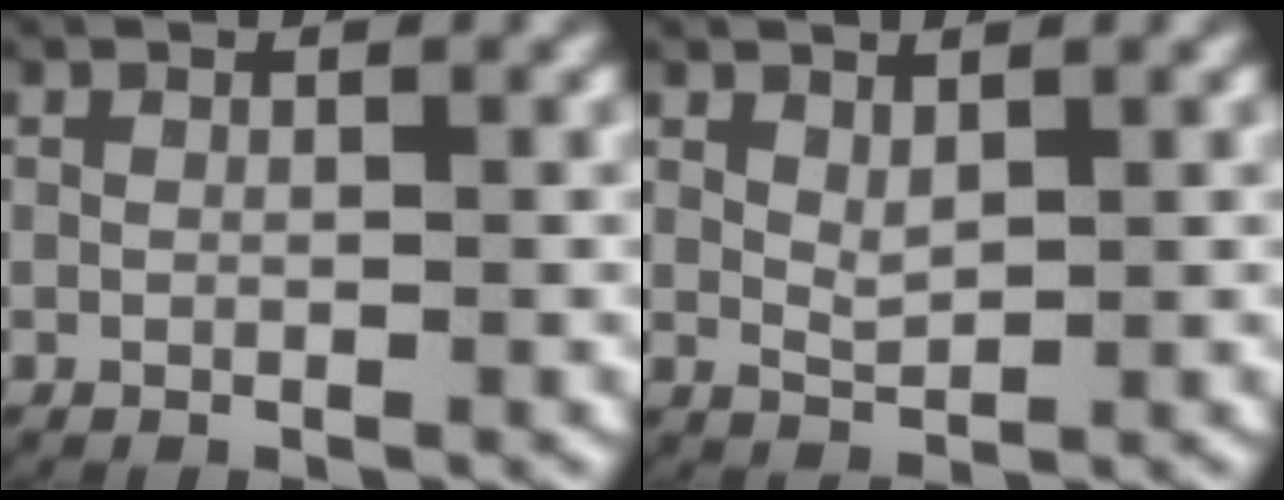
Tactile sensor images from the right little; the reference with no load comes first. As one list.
[{"total": 1.5, "force": [1.2, 0.3, 0.9], "torque": [-0.022, -0.013, 0.031]}]